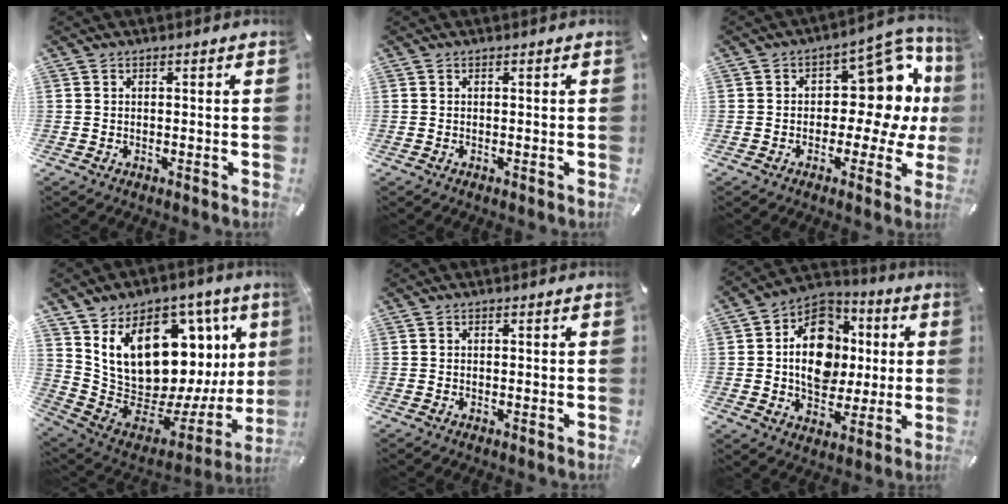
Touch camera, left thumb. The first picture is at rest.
{"total": 0.0}
{"total": 15.7, "force": [4.0, 9.4, 12.0], "torque": [-0.146, -0.036, 0.065]}
{"total": 20.8, "force": [7.0, 12.9, 14.6], "torque": [-0.241, -0.079, 0.147]}
{"total": 0.0}
{"total": 15.3, "force": [-0.4, 12.3, 9.2], "torque": [-0.164, 0.013, -0.007]}